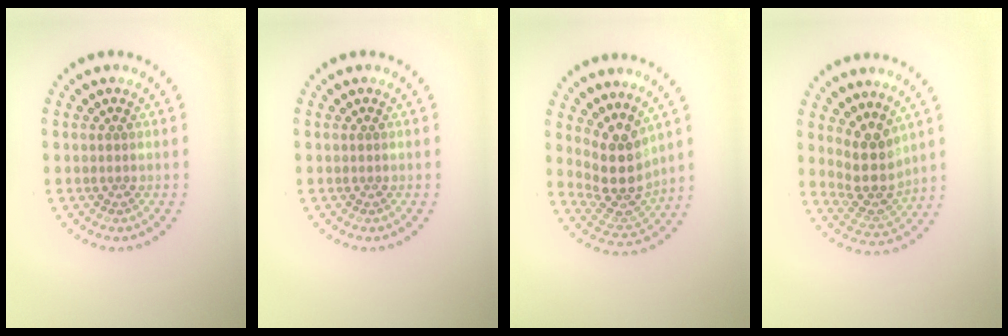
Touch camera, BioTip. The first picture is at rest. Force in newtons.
{"total": 0.0}
{"total": 4.4, "press": 3.4, "slide": 2.8}
{"total": 3.7, "press": 2.9, "slide": 2.3}